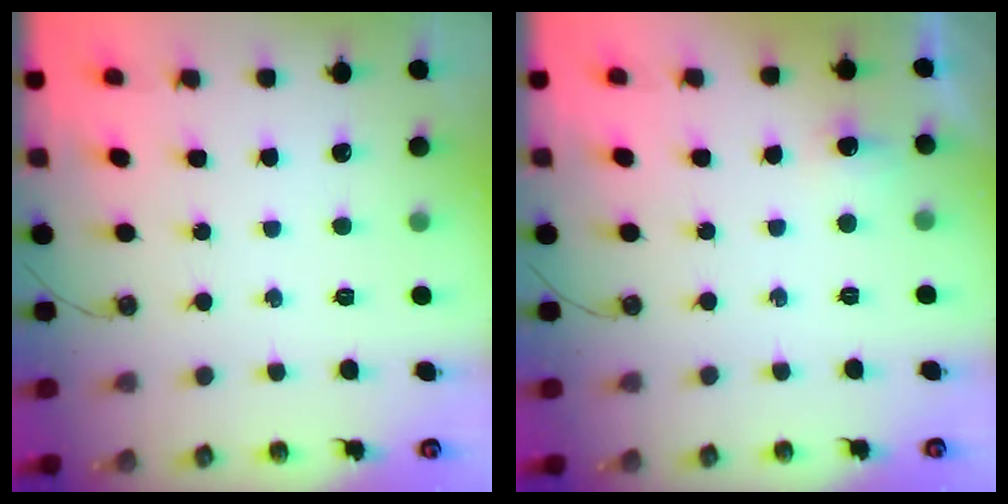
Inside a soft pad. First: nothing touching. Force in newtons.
{"total": 5.4, "press": 5.4, "slide": 0.7}